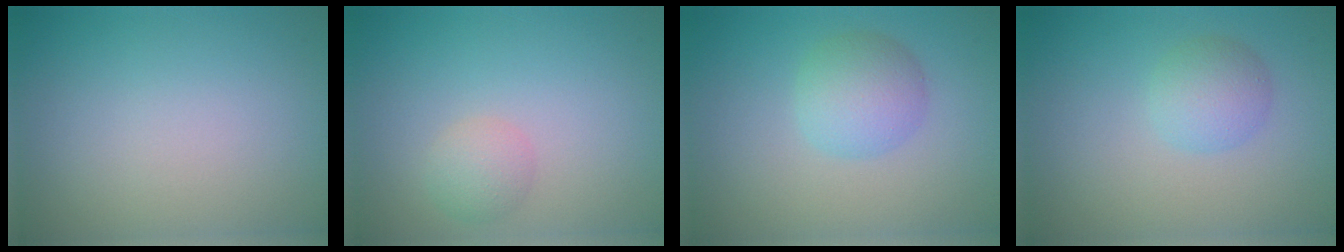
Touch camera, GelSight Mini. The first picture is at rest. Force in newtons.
{"total": 1.9, "press": 1.9, "slide": 0.1}
{"total": 3.5, "press": 3.5, "slide": 0.1}
{"total": 2.6, "press": 2.6, "slide": 0.1}